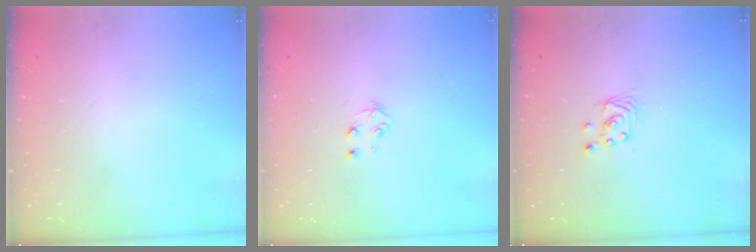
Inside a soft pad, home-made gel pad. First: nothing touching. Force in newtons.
{"total": 4.5, "press": 4.5, "slide": 0.4}
{"total": 2.8, "press": 2.8, "slide": 0.2}